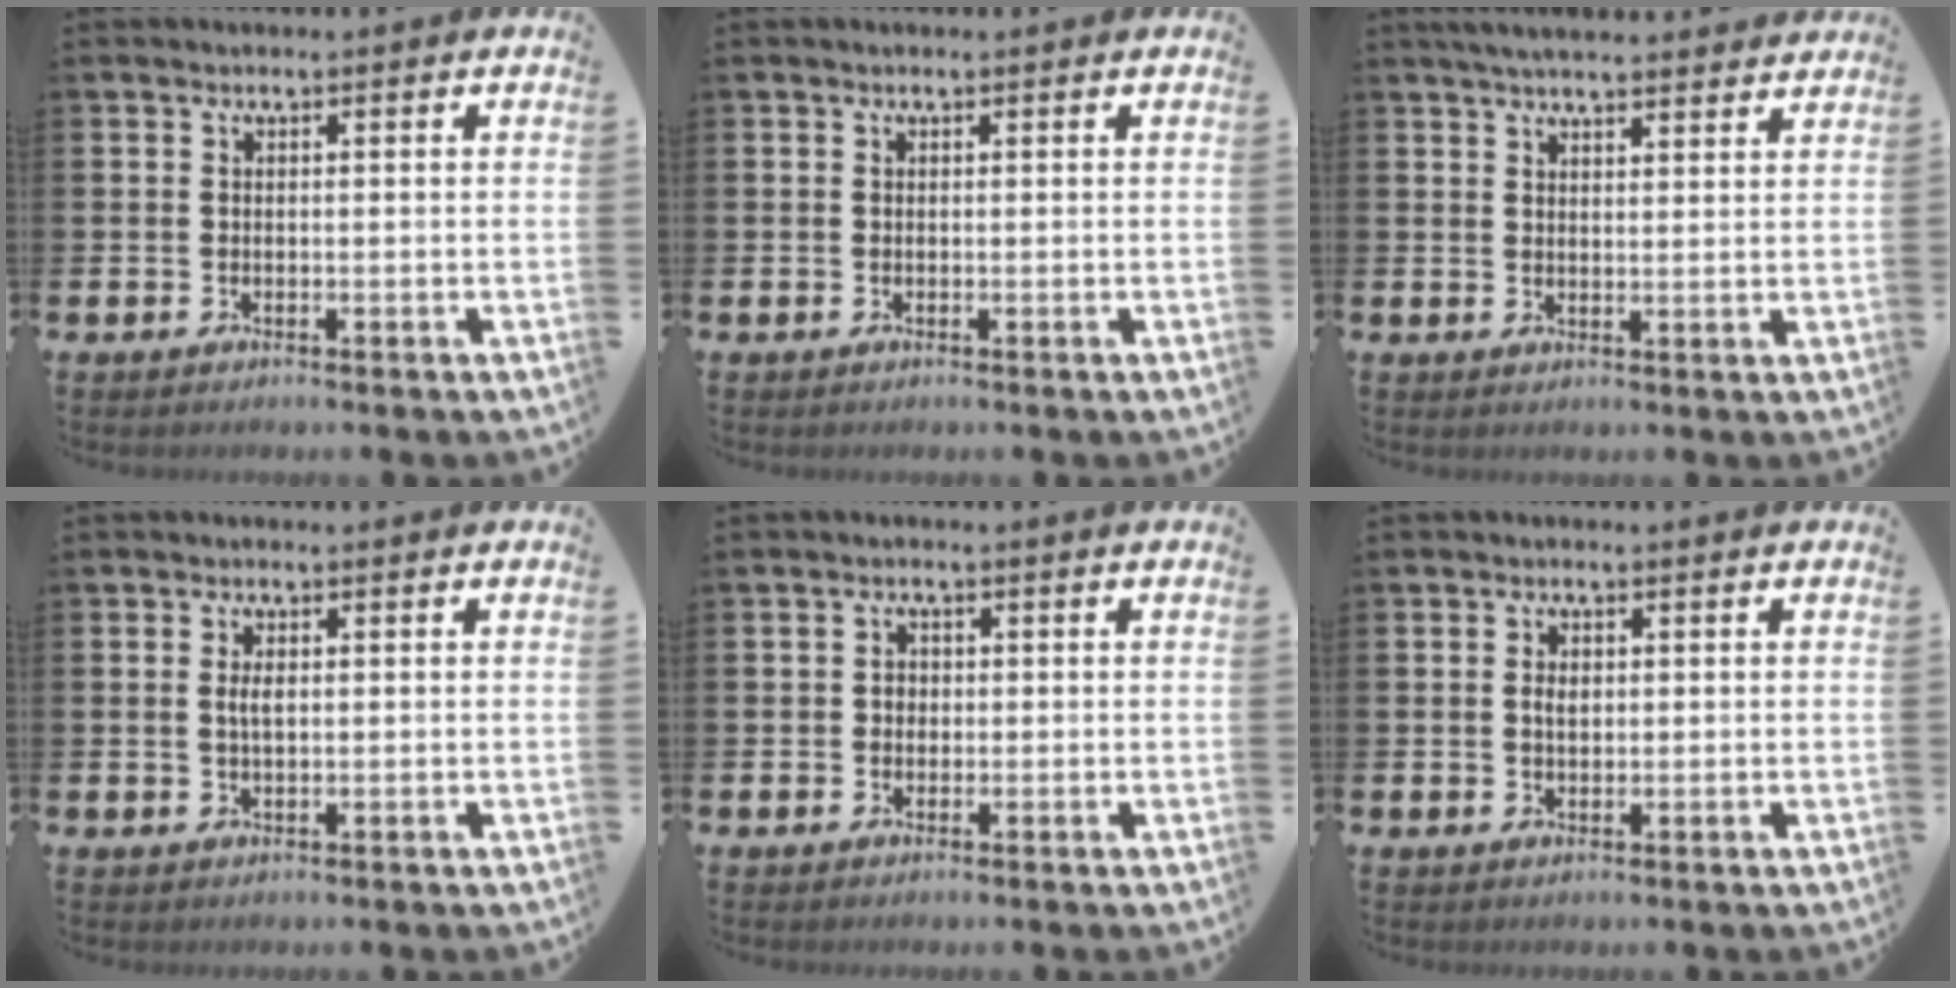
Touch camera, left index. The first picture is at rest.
{"total": 0.0}
{"total": 4.2, "force": [4.1, 0.4, 1.0], "torque": [-0.028, -0.014, 0.074]}
{"total": 1.9, "force": [0.4, 0.8, 1.7], "torque": [-0.029, 0.003, 0.003]}
{"total": 1.4, "force": [0.0, 1.3, 0.5], "torque": [0.002, 0.003, -0.005]}
{"total": 1.6, "force": [0.4, 1.1, 1.2], "torque": [-0.012, 0.002, 0.002]}